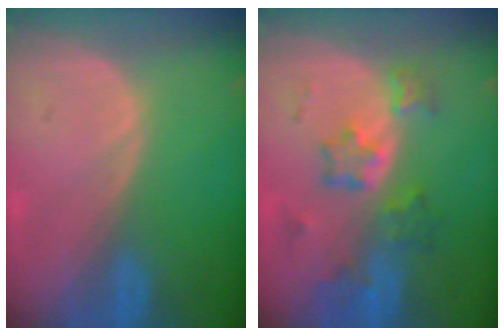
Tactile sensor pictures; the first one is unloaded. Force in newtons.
{"total": 7.1, "press": 6.5, "slide": 2.9}